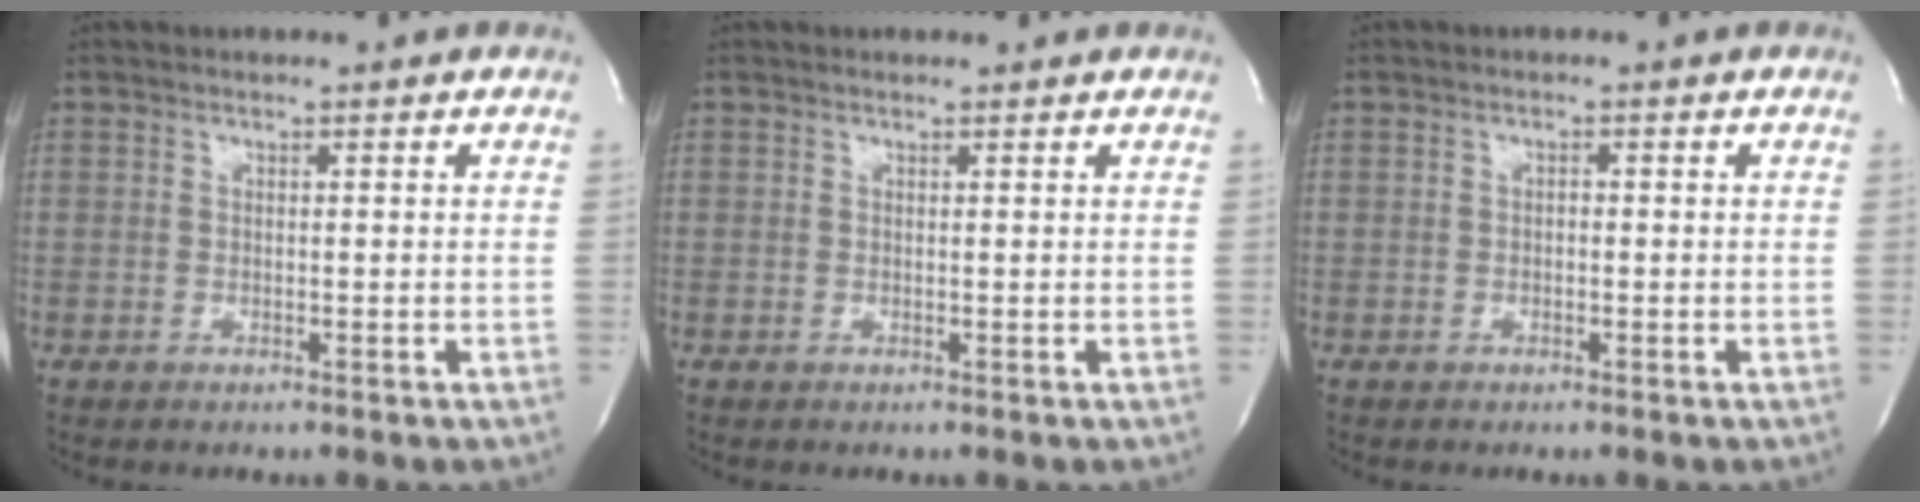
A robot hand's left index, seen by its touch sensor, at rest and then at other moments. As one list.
[{"total": 1.1, "force": [1.0, 0.3, 0.1], "torque": [-0.011, 0.005, 0.011]}, {"total": 0.6, "force": [-0.1, 0.3, 0.5], "torque": [-0.007, 0.002, -0.004]}]